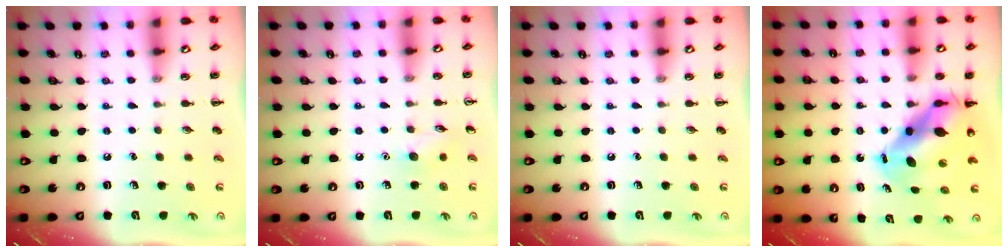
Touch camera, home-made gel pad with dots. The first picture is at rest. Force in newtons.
{"total": 5.7, "press": 5.5, "slide": 1.4}
{"total": 0.0}
{"total": 11.4, "press": 11.0, "slide": 2.8}